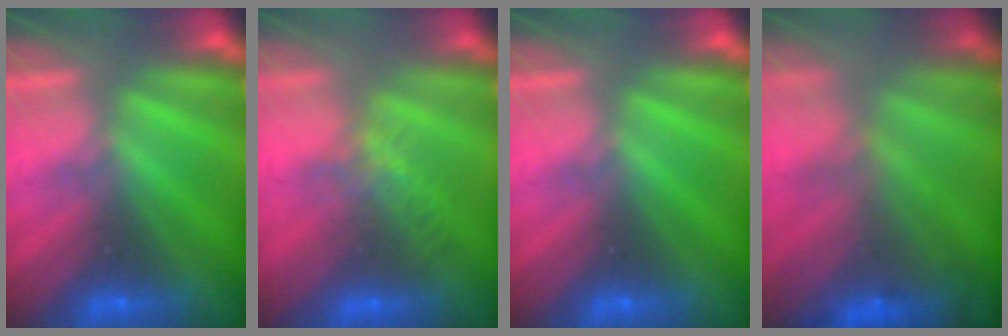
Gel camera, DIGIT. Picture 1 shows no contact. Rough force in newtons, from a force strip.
{"total": 4.0}
{"total": 0.0}
{"total": 7.9}